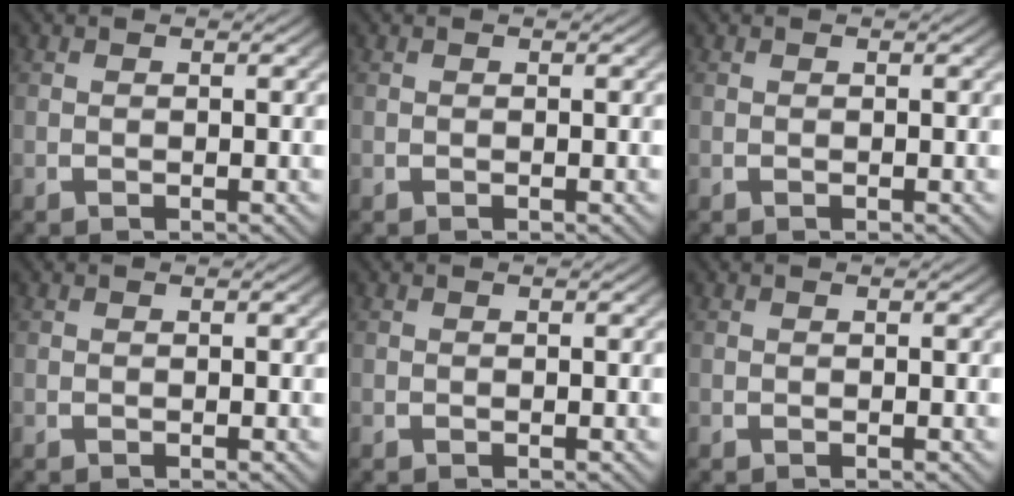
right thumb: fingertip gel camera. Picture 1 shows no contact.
{"total": 0.0}
{"total": 0.0}
{"total": 0.0}
{"total": 0.0}
{"total": 0.0}